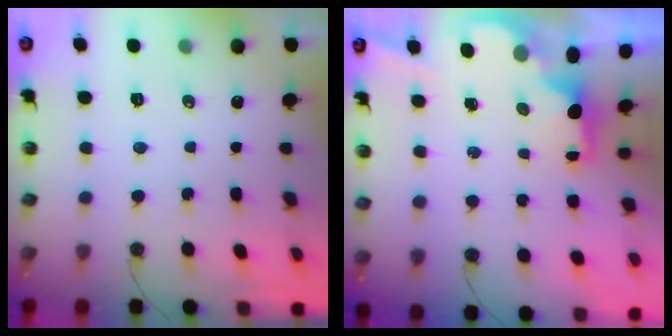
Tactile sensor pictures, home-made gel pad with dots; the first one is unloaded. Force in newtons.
{"total": 1.7, "press": 1.6, "slide": 0.7}